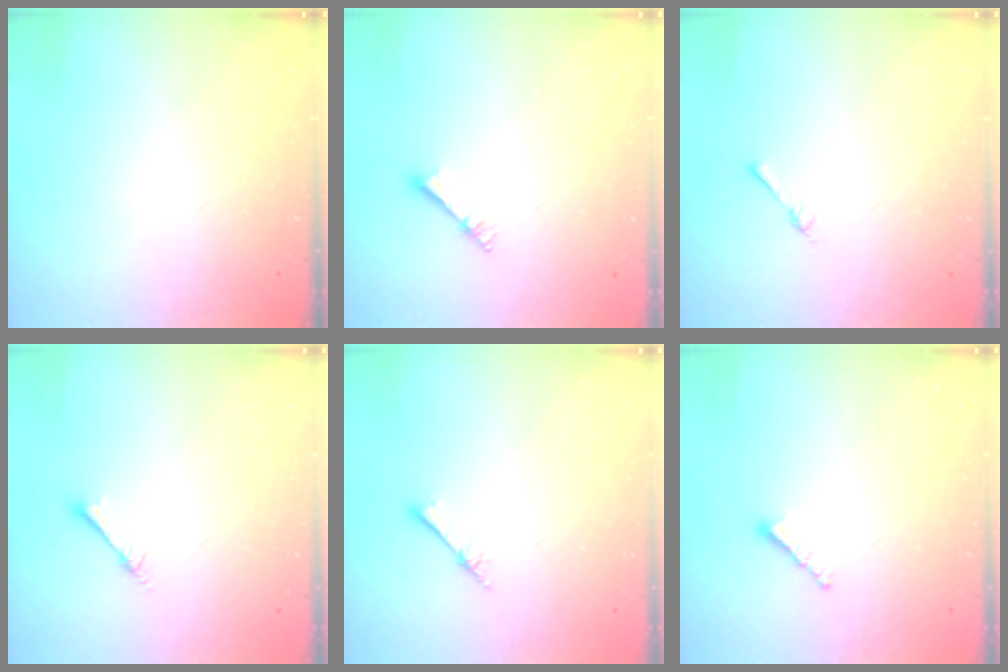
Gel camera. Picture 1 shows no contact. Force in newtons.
{"total": 3.4, "press": 3.4, "slide": 0.3}
{"total": 2.4, "press": 2.4, "slide": 0.3}
{"total": 1.5, "press": 1.4, "slide": 0.2}
{"total": 2.6, "press": 2.6, "slide": 0.3}
{"total": 1.8, "press": 1.7, "slide": 0.5}